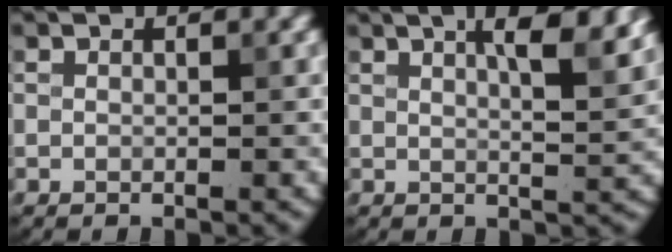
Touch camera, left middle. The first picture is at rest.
{"total": 6.6, "force": [3.5, 2.0, 5.2], "torque": [-0.040, 0.026, 0.029]}